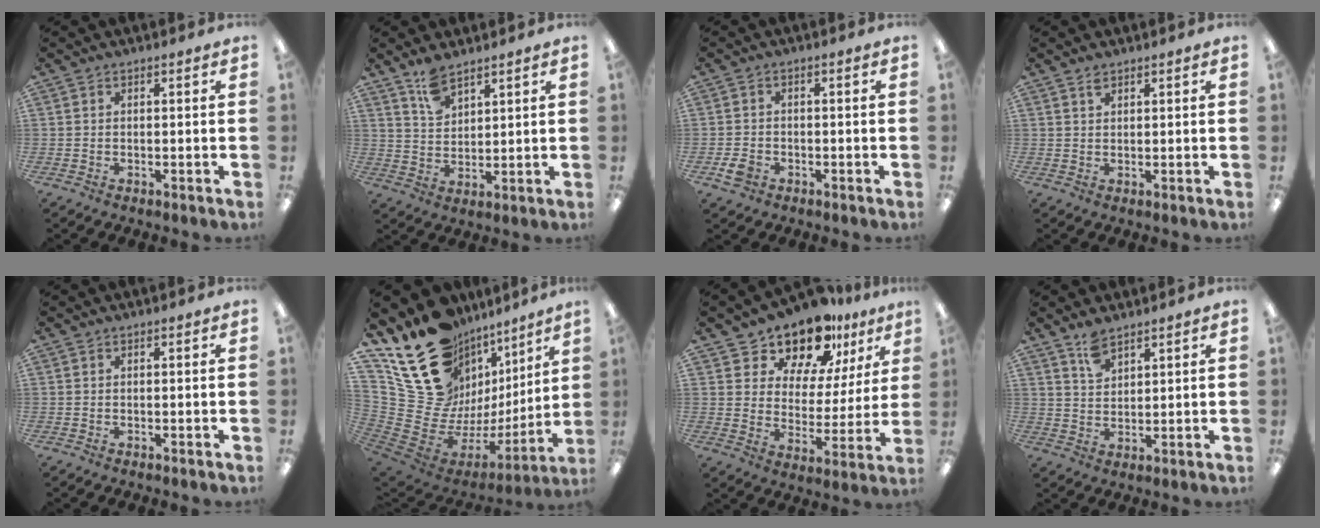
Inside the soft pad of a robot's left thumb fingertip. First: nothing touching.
{"total": 6.8, "force": [5.3, 3.1, 2.8], "torque": [-0.054, -0.023, 0.099]}
{"total": 3.4, "force": [-1.6, 2.5, 1.6], "torque": [-0.030, 0.007, -0.030]}
{"total": 1.5, "force": [1.3, 0.7, 0.5], "torque": [-0.004, -0.005, 0.023]}
{"total": 0.0}
{"total": 23.1, "force": [12.7, 16.3, 10.1], "torque": [-0.159, -0.112, 0.289]}
{"total": 15.2, "force": [13.1, 6.4, 4.3], "torque": [-0.084, -0.105, 0.238]}
{"total": 5.3, "force": [4.2, 2.4, 2.2], "torque": [-0.036, -0.020, 0.077]}